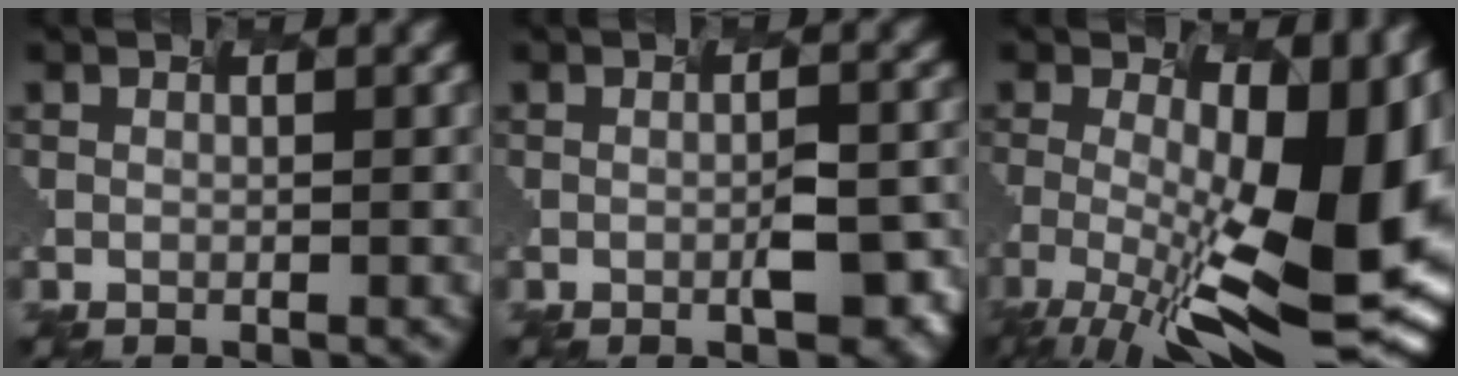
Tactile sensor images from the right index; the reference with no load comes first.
{"total": 3.5, "force": [-1.5, 0.5, 3.1], "torque": [-0.063, -0.017, 0.009]}
{"total": 13.2, "force": [-2.9, 4.4, 12.0], "torque": [-0.193, -0.016, -0.017]}